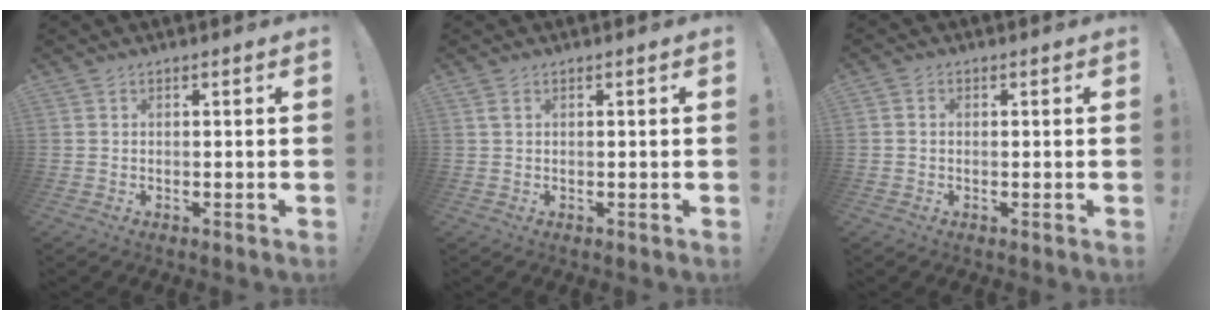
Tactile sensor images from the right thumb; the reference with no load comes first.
{"total": 1.4, "force": [0.7, 0.5, 1.1], "torque": [-0.022, 0.002, 0.012]}
{"total": 1.1, "force": [-0.4, 0.9, 0.5], "torque": [-0.013, 0.005, -0.006]}